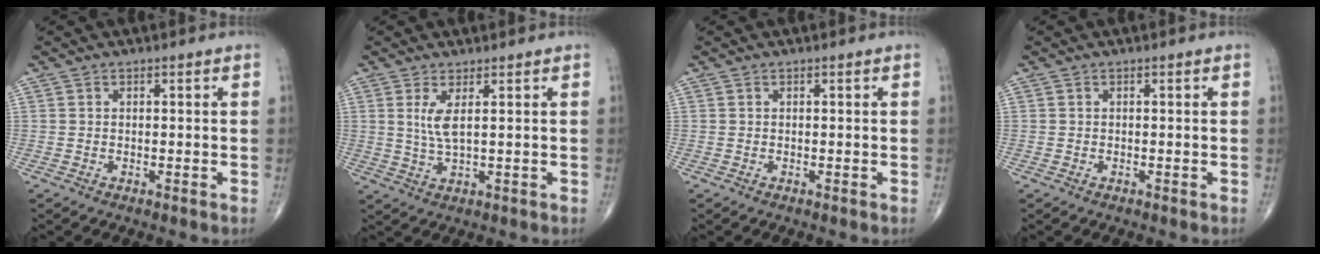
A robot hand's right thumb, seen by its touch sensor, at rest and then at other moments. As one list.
[{"total": 4.0, "force": [1.2, 0.9, 3.7], "torque": [-0.085, -0.015, 0.032]}, {"total": 0.0}, {"total": 0.0}]